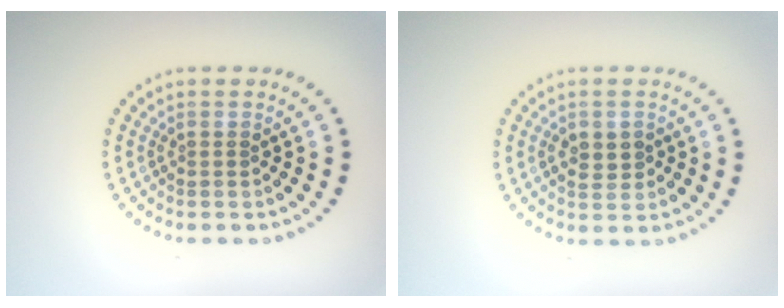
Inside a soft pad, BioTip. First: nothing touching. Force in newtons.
{"total": 2.2, "press": 2.2, "slide": 0.1}